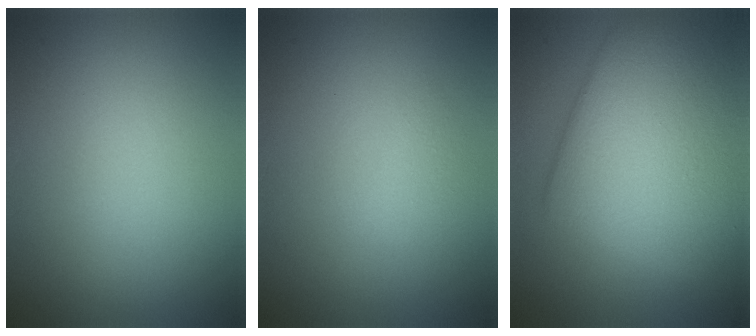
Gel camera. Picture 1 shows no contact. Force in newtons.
{"total": 0.9, "press": 0.9, "slide": 0.1}
{"total": 9.2, "press": 9.2, "slide": 0.5}